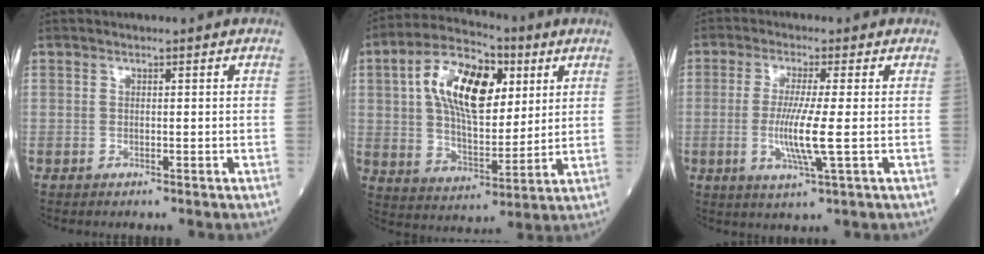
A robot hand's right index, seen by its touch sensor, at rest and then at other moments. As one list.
[{"total": 16.4, "force": [5.2, 7.7, 13.5], "torque": [-0.253, 0.024, 0.089]}, {"total": 7.0, "force": [-0.9, -0.3, 7.0], "torque": [-0.143, -0.016, -0.018]}]